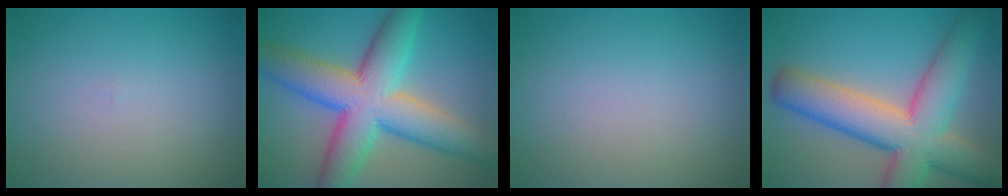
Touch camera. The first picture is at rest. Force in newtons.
{"total": 11.1, "press": 11.1, "slide": 0.3}
{"total": 0.0}
{"total": 11.1, "press": 11.1, "slide": 0.9}